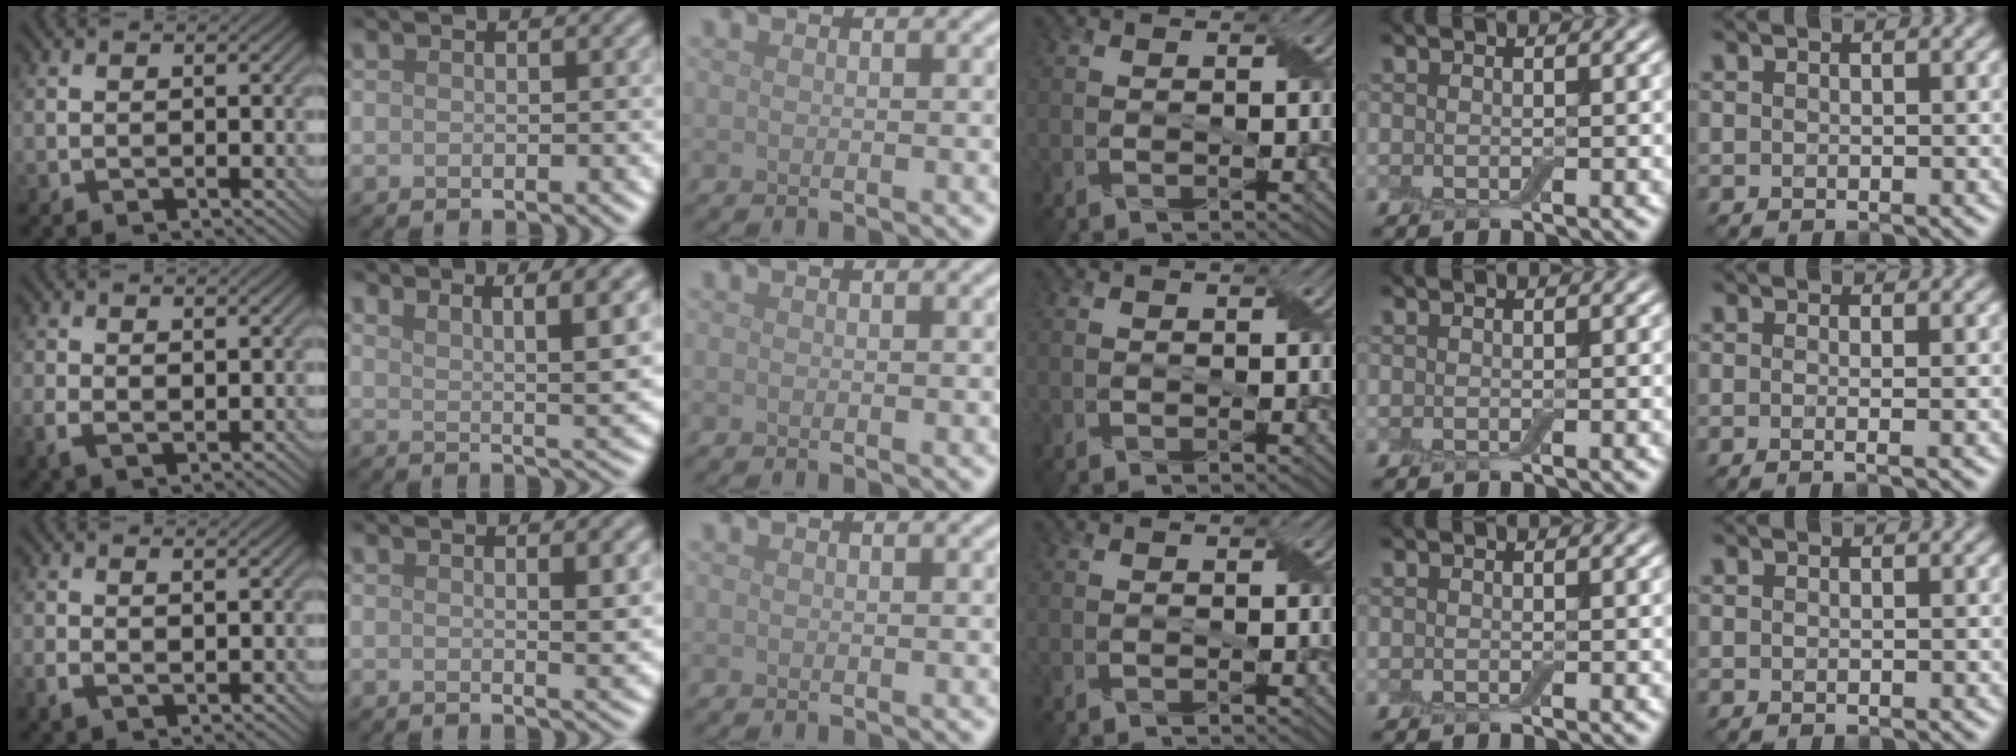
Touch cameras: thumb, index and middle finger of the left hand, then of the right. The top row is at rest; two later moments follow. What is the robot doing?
{"motion": "peel", "object": "bubble wrap"}